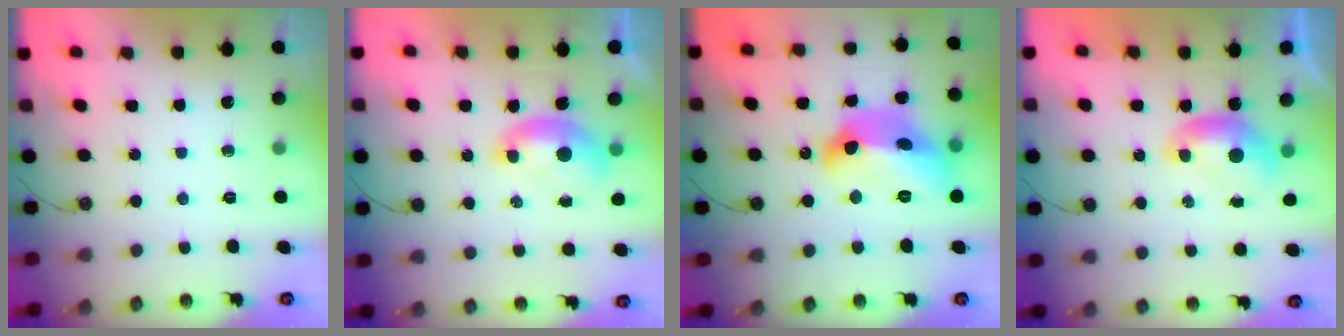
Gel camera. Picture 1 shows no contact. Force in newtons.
{"total": 1.7, "press": 1.6, "slide": 0.6}
{"total": 15.6, "press": 15.5, "slide": 1.3}
{"total": 0.0}